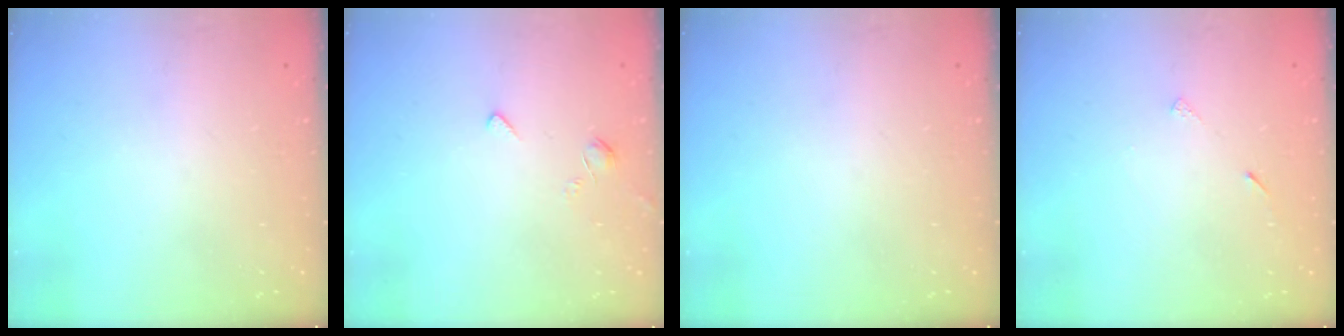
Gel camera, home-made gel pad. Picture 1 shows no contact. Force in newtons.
{"total": 2.0, "press": 2.0, "slide": 0.5}
{"total": 0.0}
{"total": 3.9, "press": 3.8, "slide": 0.6}